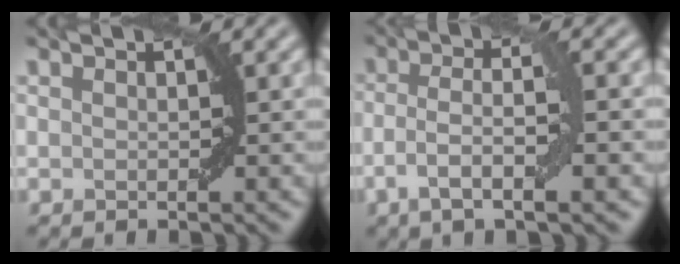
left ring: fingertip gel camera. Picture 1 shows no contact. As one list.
[{"total": 4.8, "force": [-1.7, 0.9, 4.4], "torque": [-0.084, 0.006, -0.034]}]